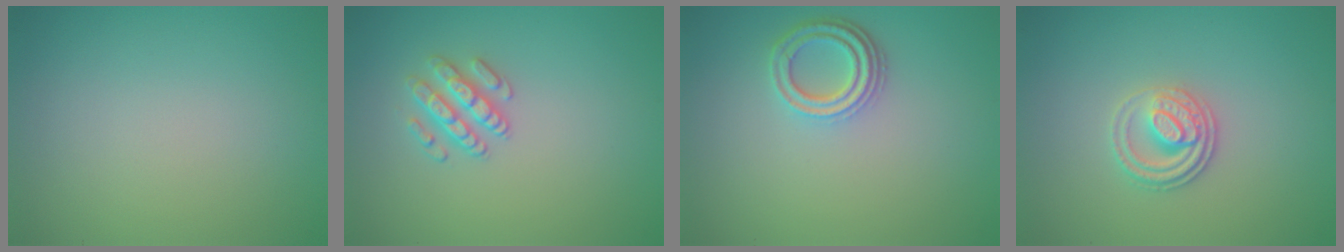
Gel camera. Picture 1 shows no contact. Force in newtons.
{"total": 2.5, "press": 2.5, "slide": 0.4}
{"total": 3.4, "press": 2.7, "slide": 2.1}
{"total": 2.8, "press": 2.6, "slide": 1.0}